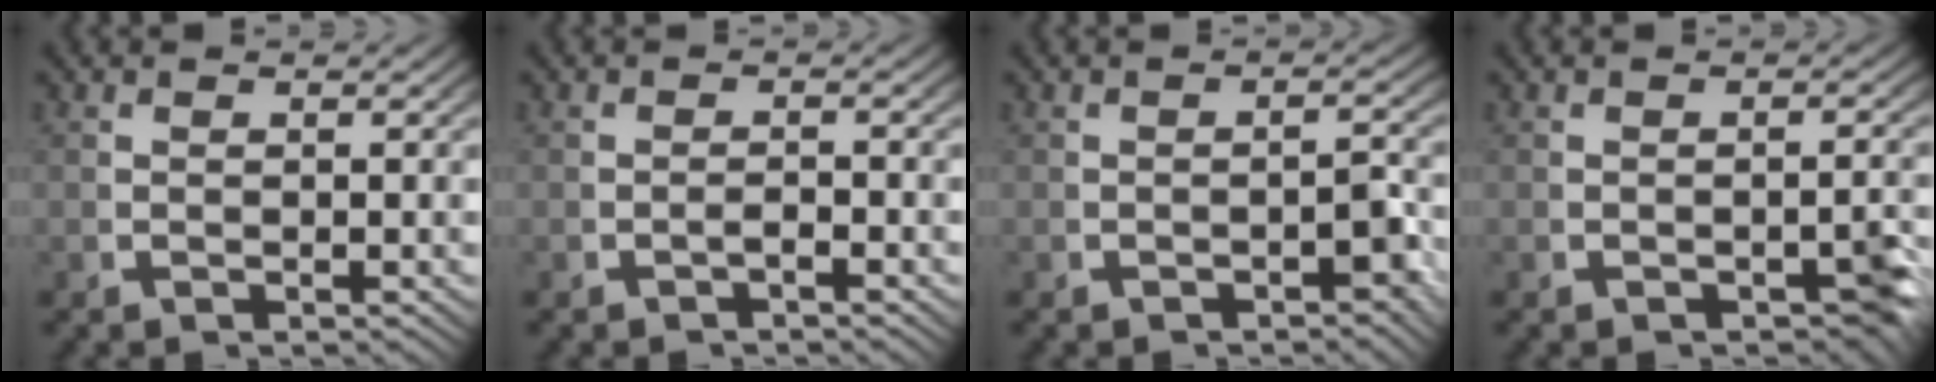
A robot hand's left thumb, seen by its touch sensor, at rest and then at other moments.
{"total": 1.1, "force": [-1.0, 0.3, 0.3], "torque": [-0.010, -0.001, -0.017]}
{"total": 2.1, "force": [-1.5, 0.6, 1.3], "torque": [-0.020, -0.003, -0.020]}
{"total": 1.9, "force": [-1.2, 0.6, 1.4], "torque": [-0.017, 0.000, -0.017]}